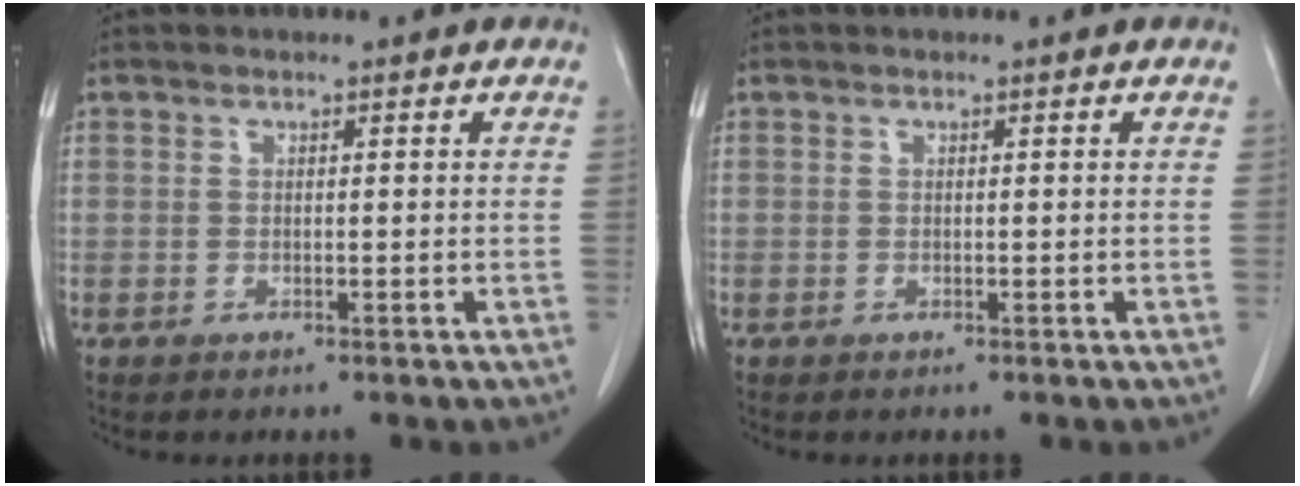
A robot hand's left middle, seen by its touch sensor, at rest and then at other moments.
{"total": 0.0}